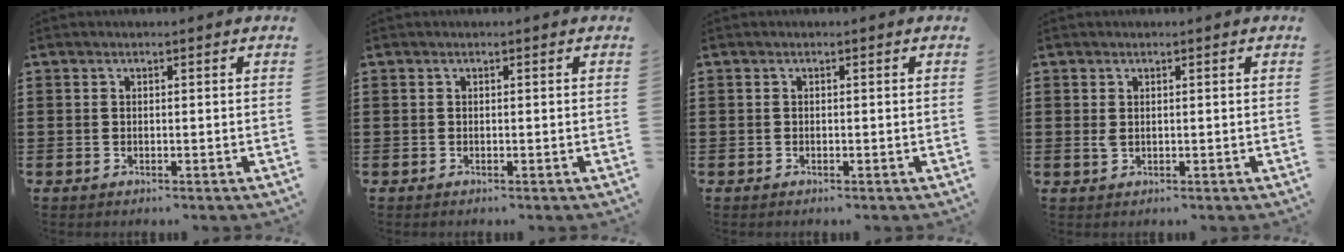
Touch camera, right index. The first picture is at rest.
{"total": 0.0}
{"total": 0.0}
{"total": 1.3, "force": [0.3, 0.7, 1.0], "torque": [-0.021, 0.005, 0.006]}